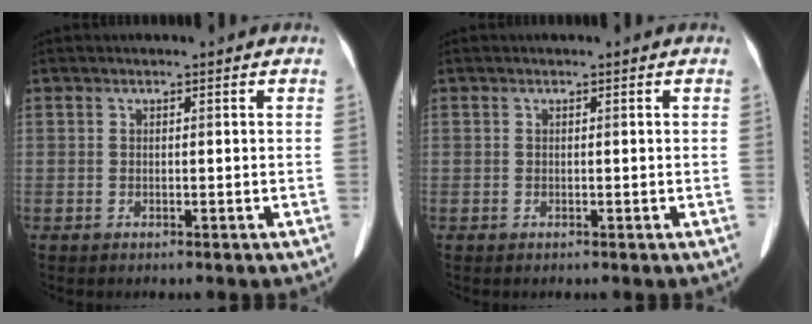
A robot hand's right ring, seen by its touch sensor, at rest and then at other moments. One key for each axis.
{"total": 0.0}